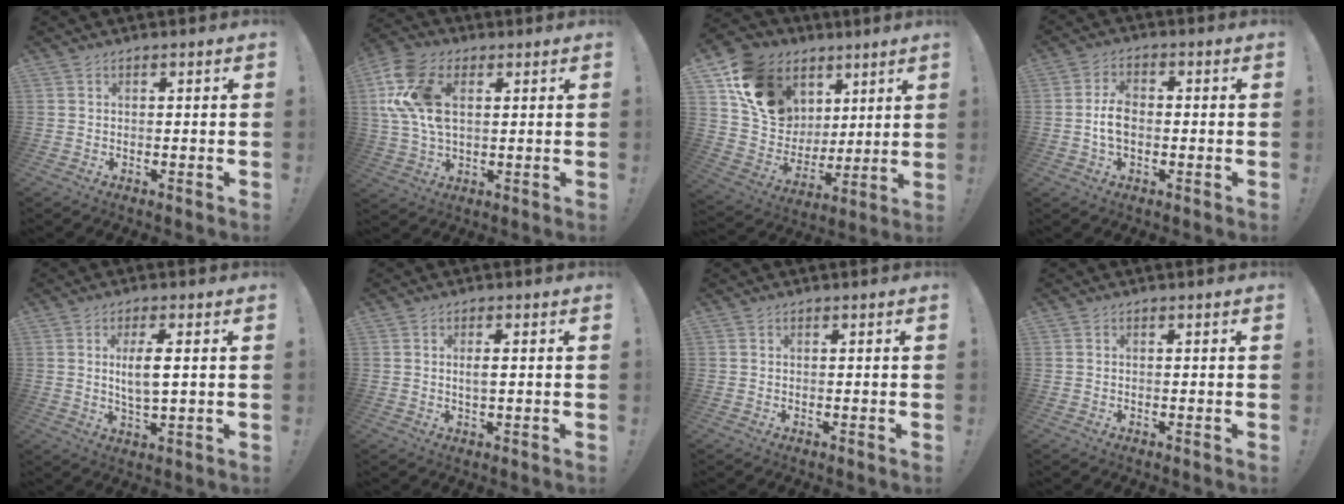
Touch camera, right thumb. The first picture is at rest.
{"total": 16.0, "force": [3.9, 10.2, 11.7], "torque": [-0.243, -0.002, 0.076]}
{"total": 17.2, "force": [8.5, 13.3, 6.9], "torque": [-0.116, -0.038, 0.180]}
{"total": 6.1, "force": [-0.8, 3.9, 4.6], "torque": [-0.081, 0.010, -0.015]}
{"total": 6.3, "force": [1.2, 1.7, 6.0], "torque": [-0.103, -0.010, 0.014]}
{"total": 2.4, "force": [0.1, 0.4, 2.4], "torque": [-0.043, -0.002, 0.000]}
{"total": 0.0}
{"total": 0.0}